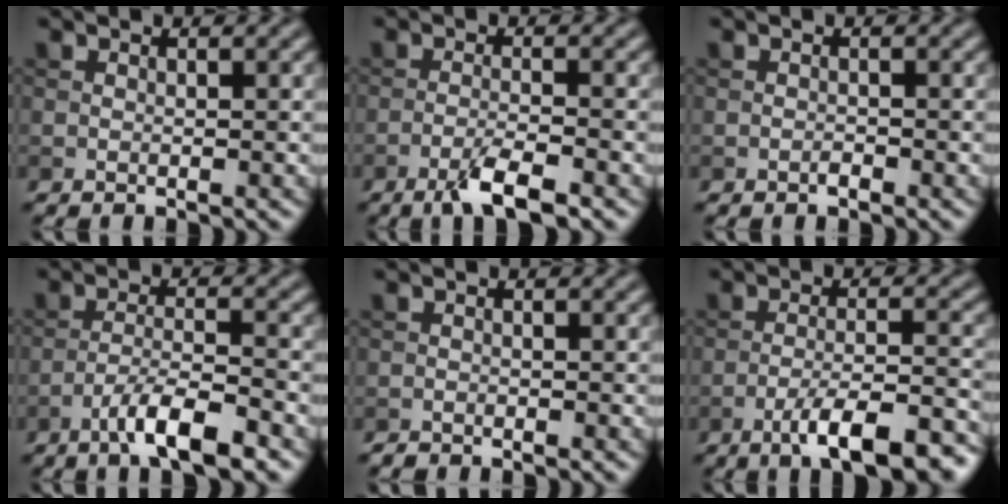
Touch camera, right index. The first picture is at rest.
{"total": 3.9, "force": [-2.5, 0.6, 2.9], "torque": [-0.054, 0.001, -0.053]}
{"total": 0.5, "force": [-0.4, 0.2, 0.3], "torque": [-0.004, 0.002, -0.009]}
{"total": 5.5, "force": [-3.6, 1.0, 4.0], "torque": [-0.070, 0.005, -0.068]}
{"total": 0.8, "force": [-0.8, 0.1, 0.0], "torque": [0.002, -0.001, -0.017]}
{"total": 8.3, "force": [-5.3, 1.9, 6.2], "torque": [-0.094, 0.003, -0.082]}